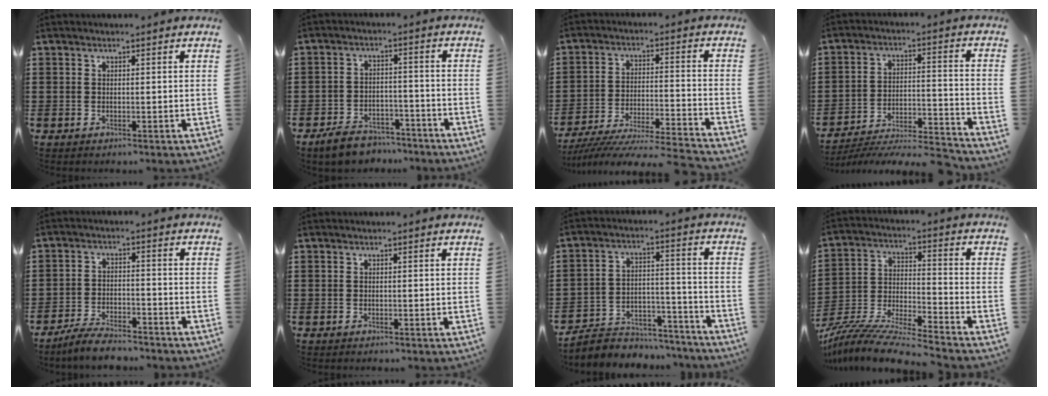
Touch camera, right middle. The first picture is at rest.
{"total": 5.2, "force": [-4.9, 1.5, 0.9], "torque": [-0.023, 0.011, -0.099]}
{"total": 6.8, "force": [-6.4, -0.1, 2.1], "torque": [-0.040, -0.012, -0.130]}
{"total": 6.3, "force": [-5.9, 0.6, 1.9], "torque": [-0.031, -0.001, -0.120]}
{"total": 5.1, "force": [-4.8, 0.8, 1.6], "torque": [-0.033, 0.003, -0.095]}
{"total": 0.0}
{"total": 5.6, "force": [-5.0, 2.5, 0.1], "torque": [-0.004, 0.021, -0.101]}
{"total": 9.4, "force": [-9.0, -0.1, 2.5], "torque": [-0.055, 0.003, -0.183]}